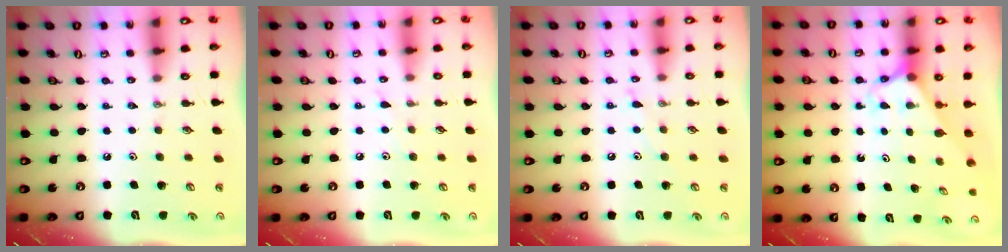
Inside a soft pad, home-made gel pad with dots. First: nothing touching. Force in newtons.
{"total": 3.4, "press": 3.4, "slide": 0.5}
{"total": 5.7, "press": 5.7, "slide": 0.3}
{"total": 2.5, "press": 2.5, "slide": 0.2}